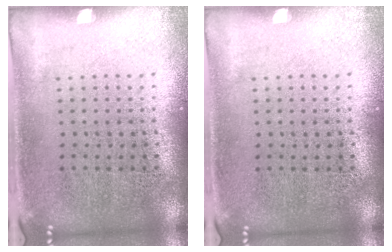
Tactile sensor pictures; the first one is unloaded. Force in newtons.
{"total": 0.0}